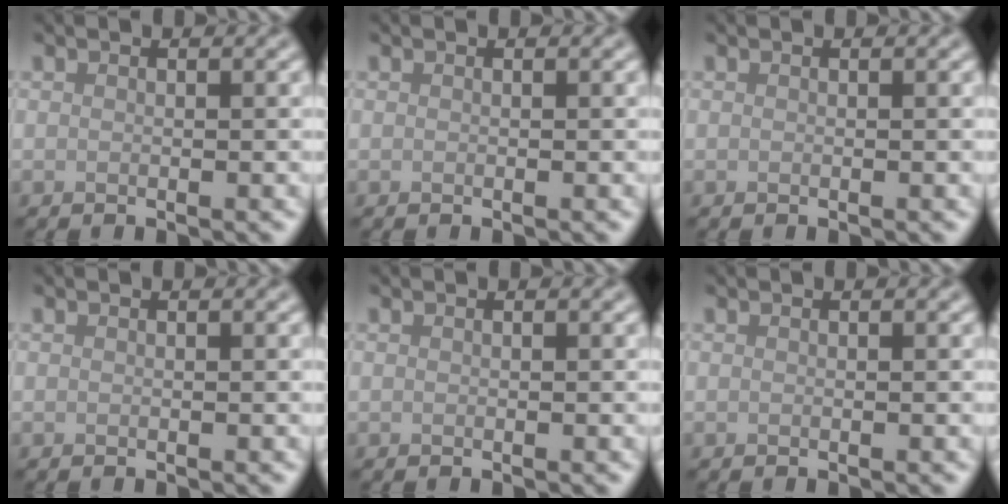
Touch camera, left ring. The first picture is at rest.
{"total": 0.0}
{"total": 0.0}
{"total": 0.0}
{"total": 0.0}
{"total": 0.0}